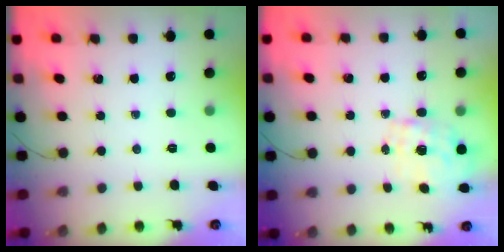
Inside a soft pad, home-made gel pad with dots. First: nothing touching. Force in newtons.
{"total": 1.6, "press": 1.4, "slide": 0.8}